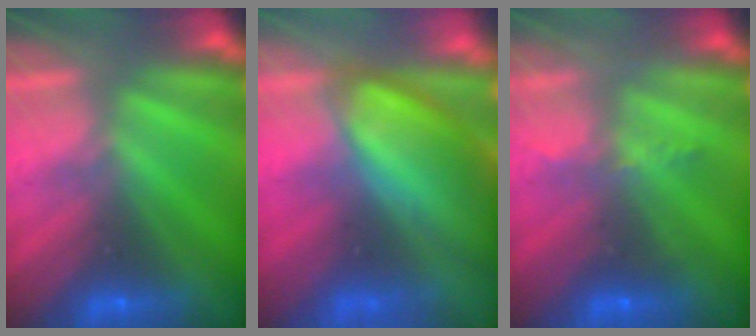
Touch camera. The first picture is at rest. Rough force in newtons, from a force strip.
{"total": 8.9}
{"total": 2.3}